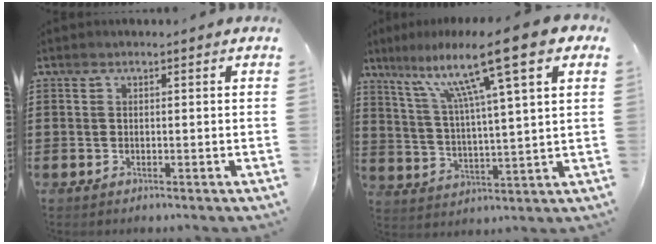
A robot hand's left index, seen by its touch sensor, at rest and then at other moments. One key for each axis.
{"total": 14.2, "fx": 9.0, "fy": 0.8, "fz": 11.0, "tx": -0.219, "ty": -0.029, "tz": 0.138}